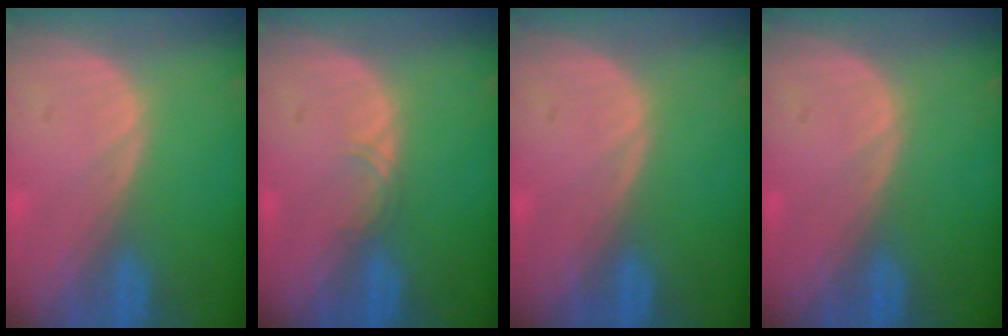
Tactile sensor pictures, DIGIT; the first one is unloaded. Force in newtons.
{"total": 1.1, "press": 1.1, "slide": 0.1}
{"total": 0.0}
{"total": 0.0}